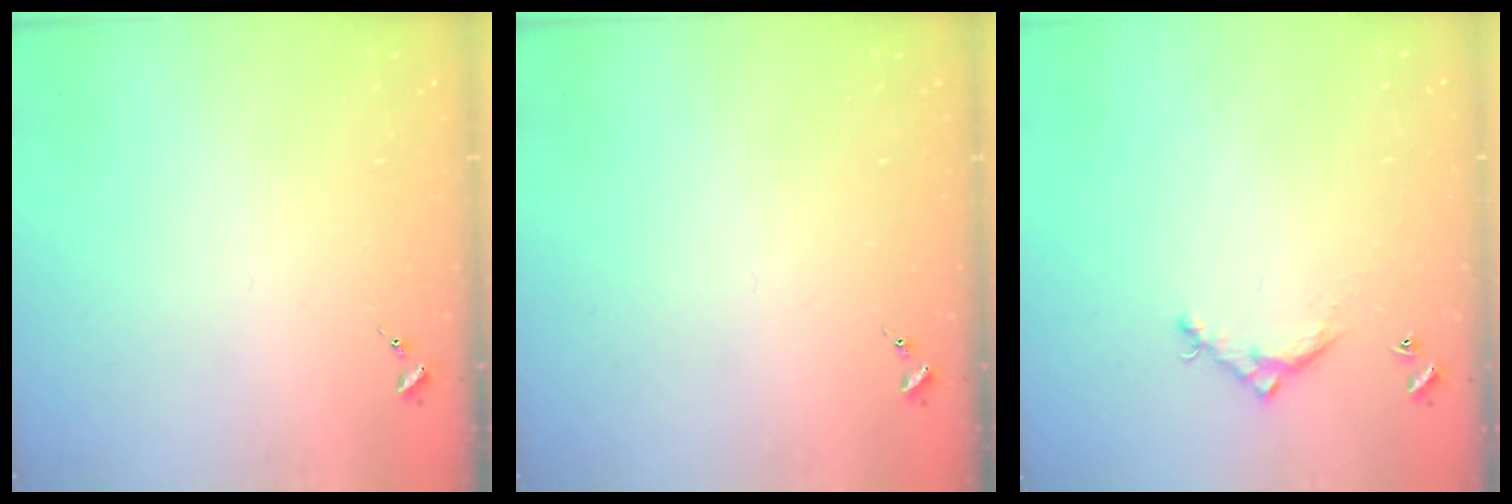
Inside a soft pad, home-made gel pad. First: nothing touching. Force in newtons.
{"total": 0.0}
{"total": 5.5, "press": 5.5, "slide": 0.3}